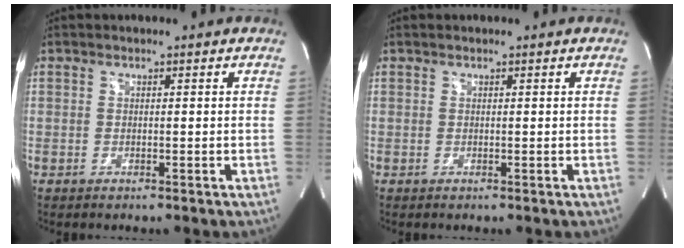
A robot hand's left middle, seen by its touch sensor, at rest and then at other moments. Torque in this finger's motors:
{"motor_torque": [-0.25, -0.20, -0.09, -0.01]}